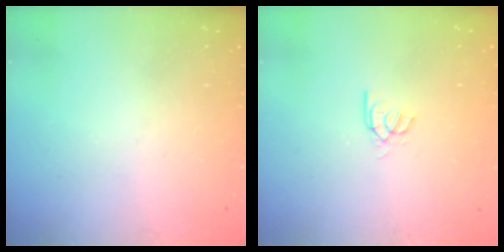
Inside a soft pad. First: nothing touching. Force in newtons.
{"total": 2.9, "press": 2.9, "slide": 0.3}